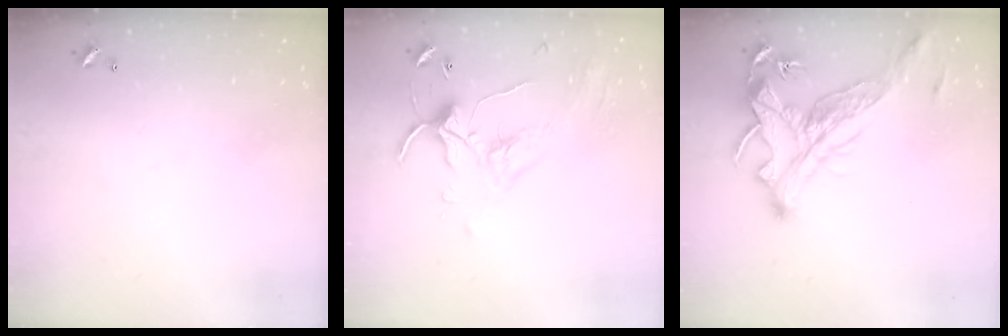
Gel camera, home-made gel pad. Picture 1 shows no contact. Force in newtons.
{"total": 1.2, "press": 0.6, "slide": 1.1}
{"total": 5.4, "press": 5.1, "slide": 1.8}